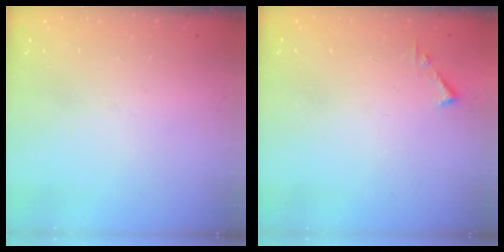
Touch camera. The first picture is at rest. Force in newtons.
{"total": 3.6, "press": 3.6, "slide": 0.4}